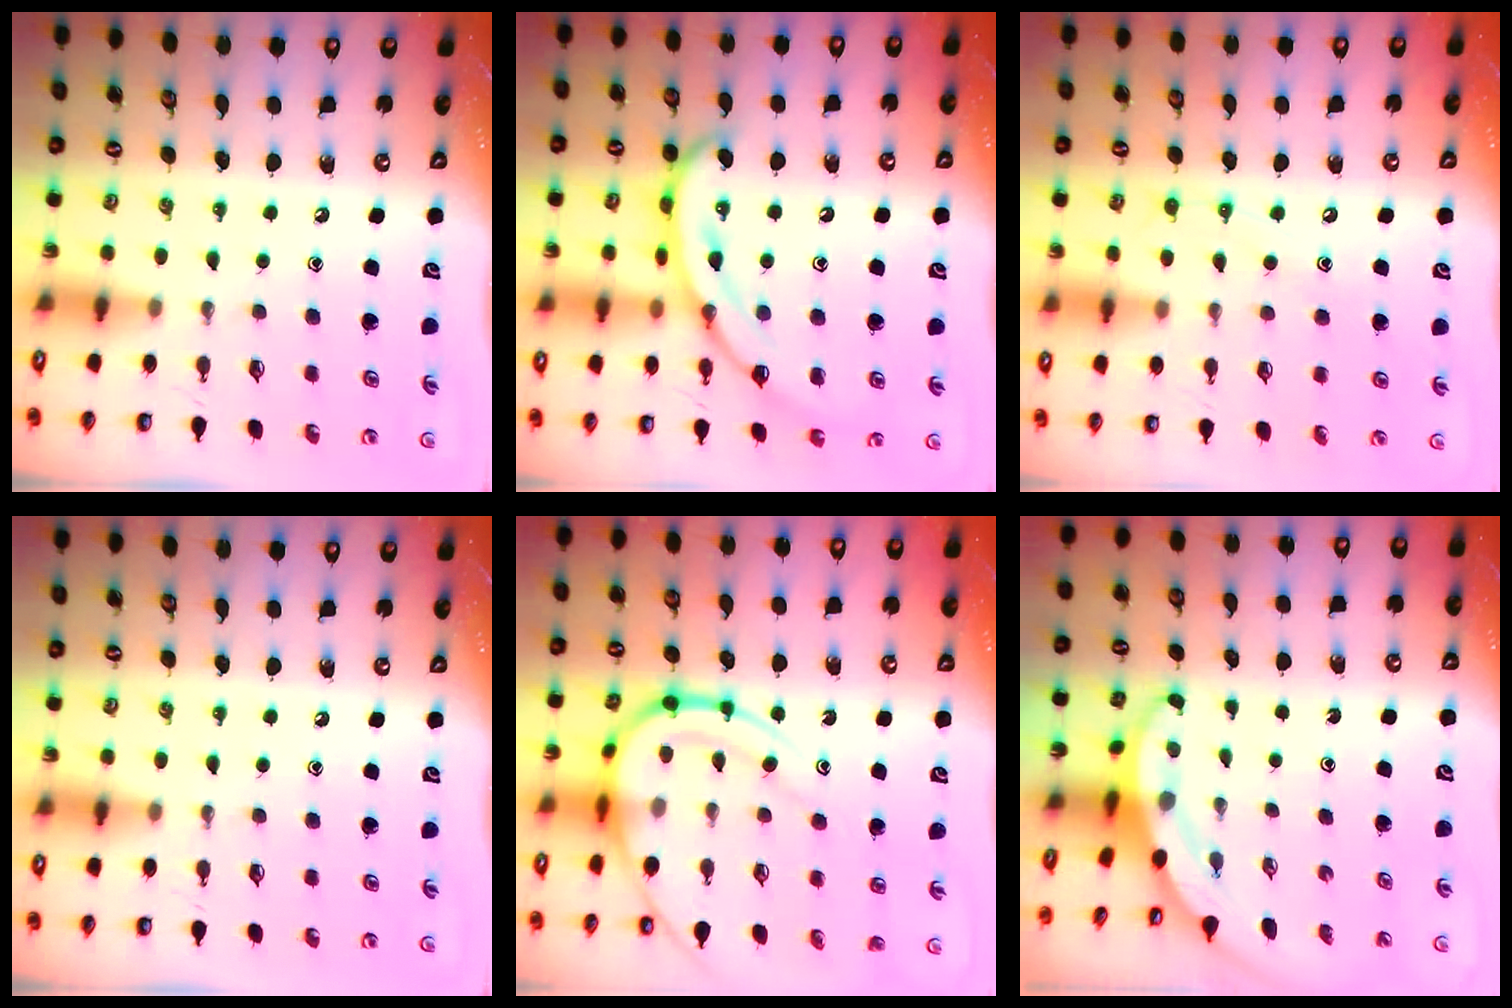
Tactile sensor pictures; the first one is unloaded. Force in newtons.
{"total": 15.7, "press": 15.7, "slide": 0.7}
{"total": 8.8, "press": 8.7, "slide": 0.9}
{"total": 0.0}
{"total": 15.9, "press": 15.8, "slide": 1.6}
{"total": 3.6, "press": 3.6, "slide": 0.1}